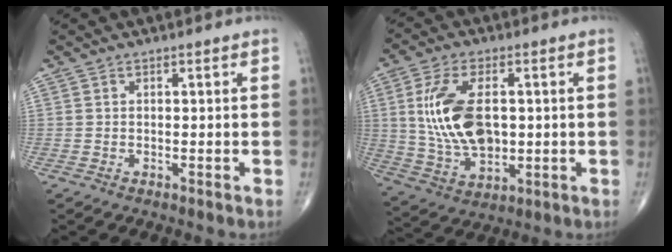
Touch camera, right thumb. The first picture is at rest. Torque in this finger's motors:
{"motor_torque": [-0.61, 0.83, 1.28, 0.31, 0.48]}